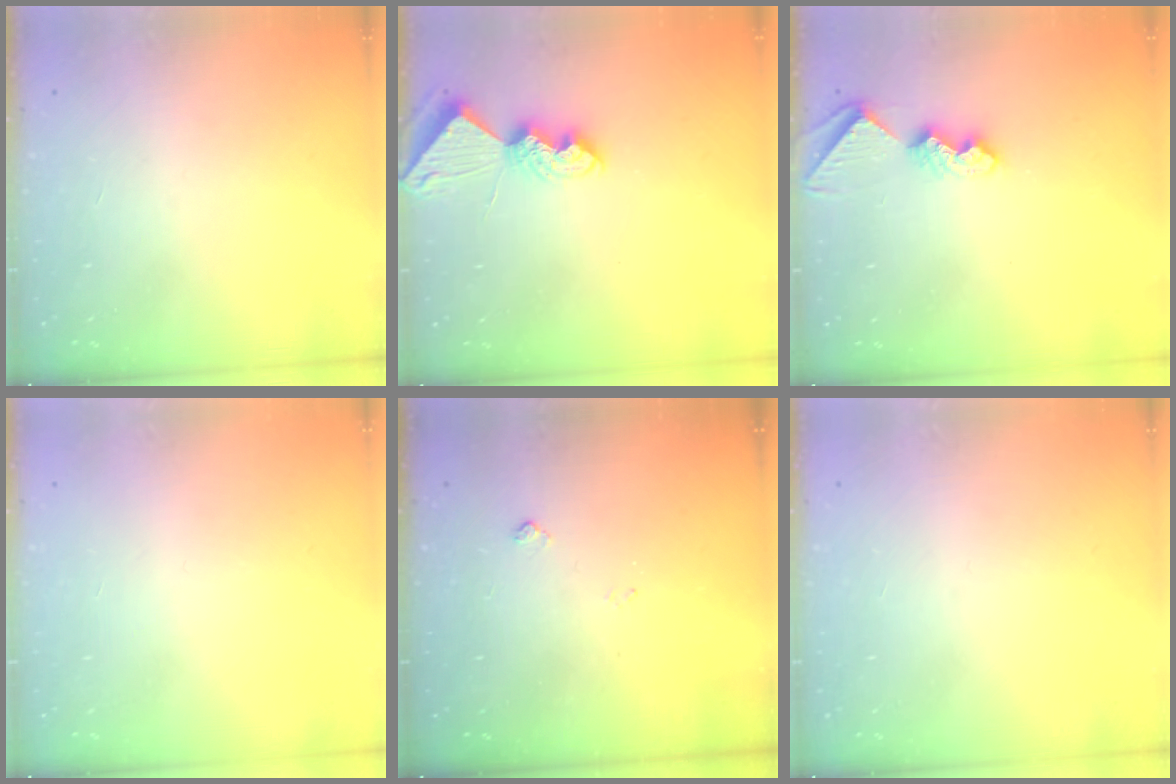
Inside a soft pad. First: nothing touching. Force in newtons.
{"total": 9.5, "press": 9.4, "slide": 0.7}
{"total": 9.1, "press": 9.1, "slide": 0.3}
{"total": 0.0}
{"total": 5.4, "press": 5.4, "slide": 0.7}
{"total": 0.0}